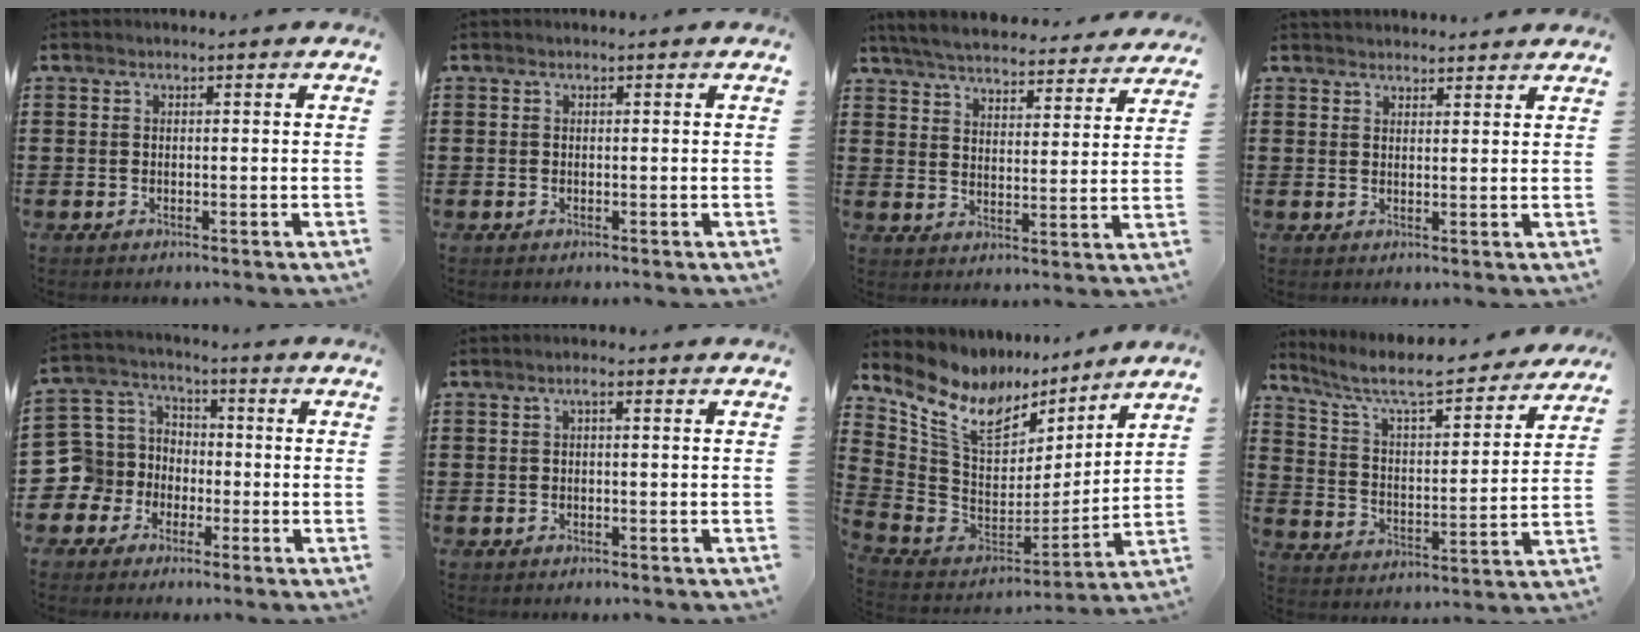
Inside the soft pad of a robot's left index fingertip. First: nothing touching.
{"total": 0.0}
{"total": 5.5, "force": [5.4, 0.1, 1.0], "torque": [-0.046, -0.037, 0.091]}
{"total": 1.9, "force": [1.9, 0.1, -0.1], "torque": [-0.002, -0.002, 0.038]}
{"total": 7.8, "force": [-2.2, 7.4, 0.6], "torque": [-0.077, 0.000, -0.048]}
{"total": 1.3, "force": [-0.2, 0.2, 1.3], "torque": [-0.025, 0.001, -0.004]}
{"total": 11.1, "force": [7.1, 6.3, 5.8], "torque": [-0.150, -0.043, 0.125]}
{"total": 7.9, "force": [6.8, 0.8, 4.0], "torque": [-0.107, -0.044, 0.110]}